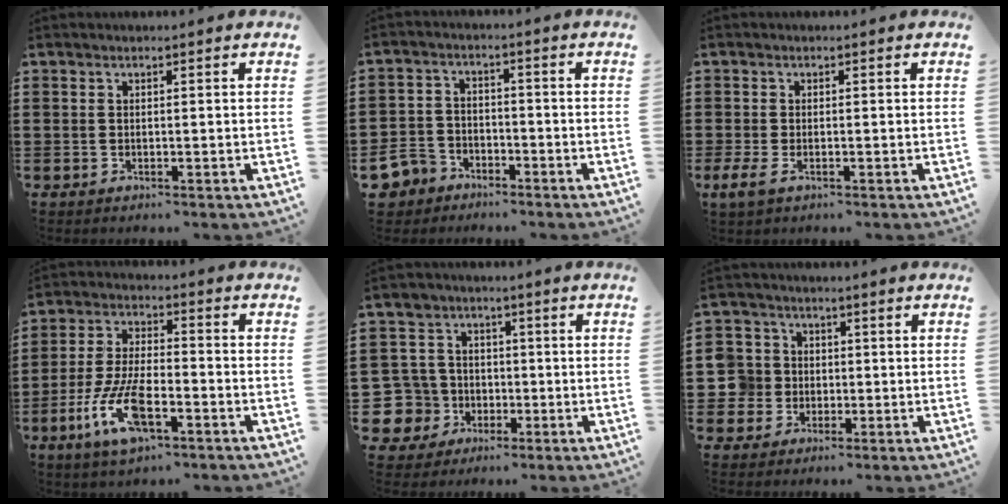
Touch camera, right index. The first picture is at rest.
{"total": 5.2, "force": [-4.1, 3.1, 1.0], "torque": [-0.058, 0.003, -0.090]}
{"total": 1.7, "force": [-0.6, 0.6, 1.5], "torque": [-0.043, -0.009, -0.015]}
{"total": 10.4, "force": [-4.7, 3.6, 8.5], "torque": [-0.195, -0.008, -0.087]}
{"total": 9.5, "force": [-2.2, 8.9, 2.4], "torque": [-0.126, 0.009, -0.044]}
{"total": 6.1, "force": [-0.5, 5.9, 1.0], "torque": [-0.065, 0.008, -0.015]}